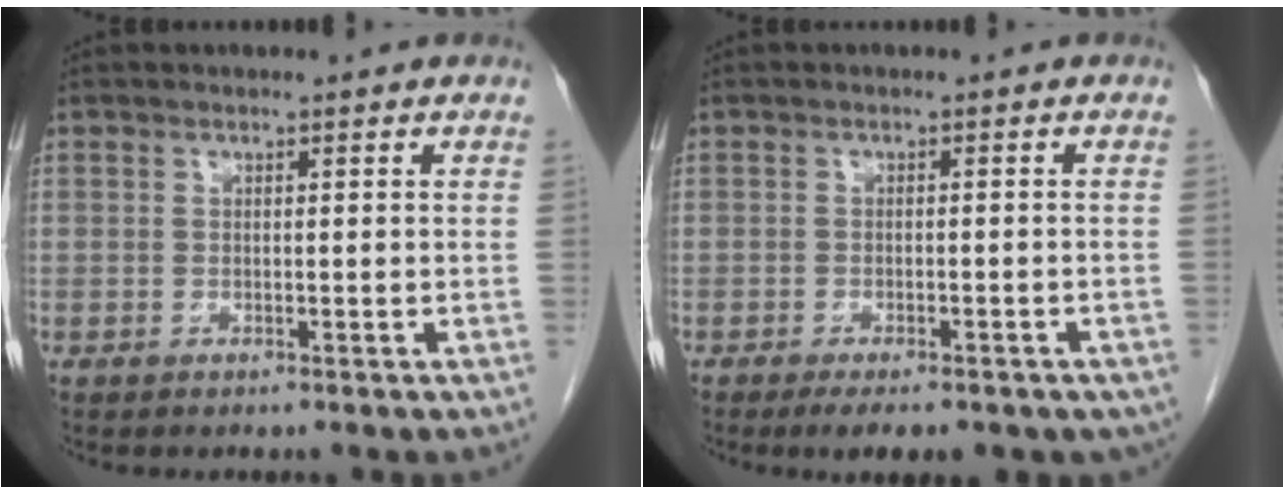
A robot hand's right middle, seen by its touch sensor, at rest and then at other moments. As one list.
[{"total": 10.1, "force": [-7.1, 4.1, 5.9], "torque": [-0.076, -0.006, -0.084]}]